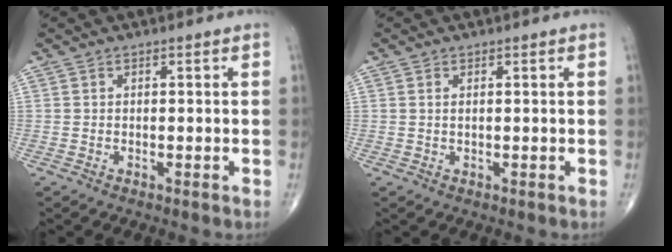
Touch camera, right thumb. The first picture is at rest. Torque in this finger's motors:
{"motor_torque": [-0.51, 0.16, -0.29, 0.02, 0.00]}